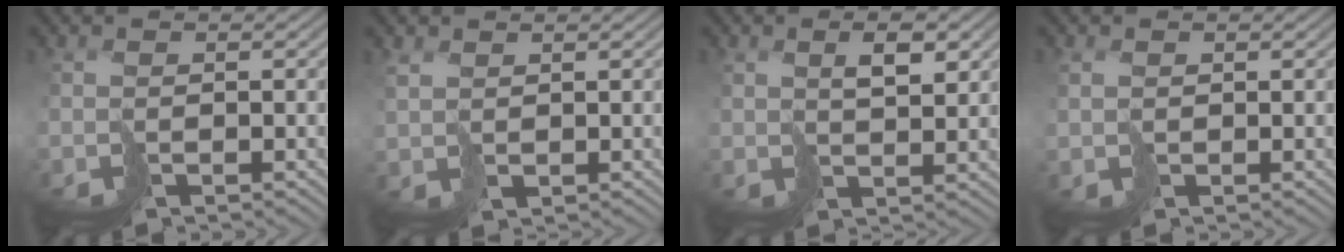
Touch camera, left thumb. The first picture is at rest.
{"total": 1.8, "force": [1.6, 0.8, 0.1], "torque": [-0.009, 0.000, 0.037]}
{"total": 3.4, "force": [2.1, 1.1, 2.5], "torque": [-0.044, 0.000, 0.043]}
{"total": 1.0, "force": [0.8, 0.6, -0.2], "torque": [0.004, 0.001, 0.021]}